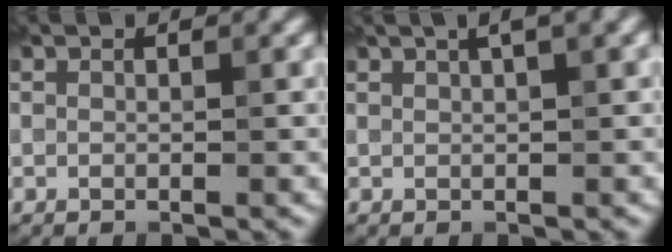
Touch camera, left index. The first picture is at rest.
{"total": 2.0, "force": [1.2, 0.2, 1.6], "torque": [-0.024, 0.007, 0.019]}